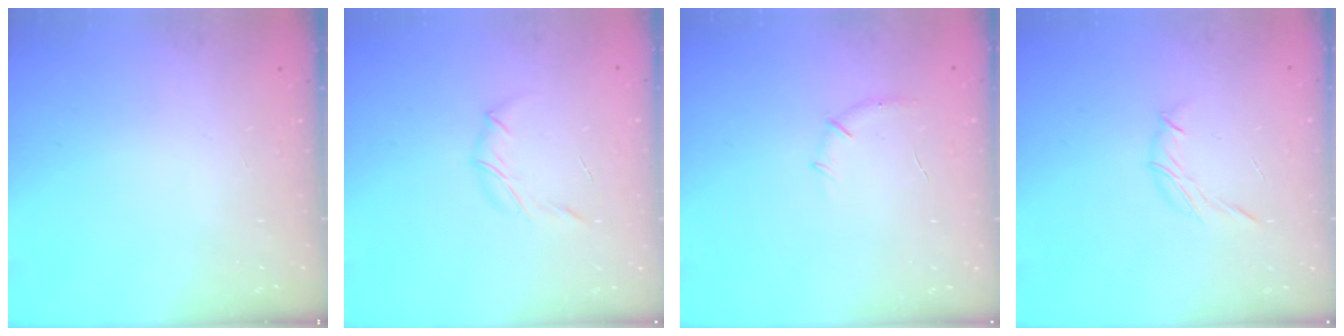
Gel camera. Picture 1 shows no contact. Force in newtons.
{"total": 4.1, "press": 3.9, "slide": 1.0}
{"total": 6.5, "press": 6.3, "slide": 1.8}
{"total": 6.9, "press": 6.7, "slide": 1.7}